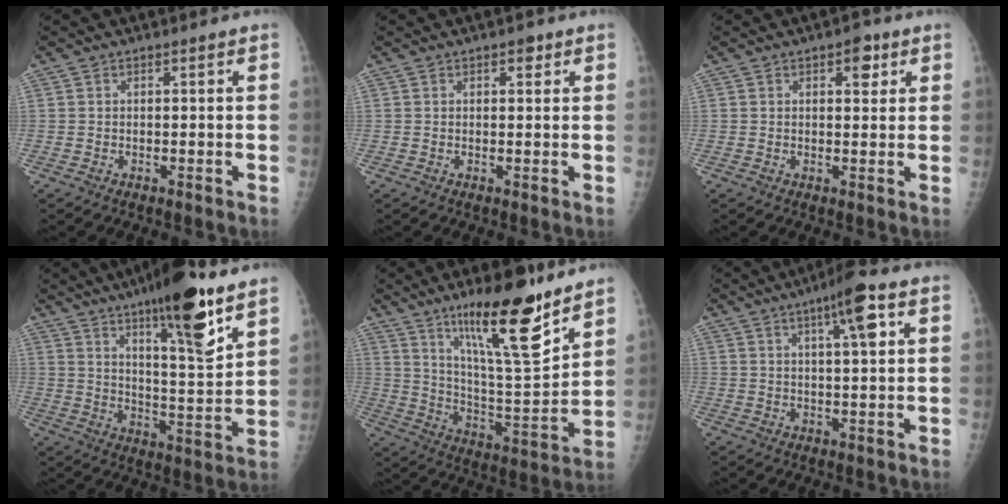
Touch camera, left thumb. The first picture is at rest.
{"total": 1.7, "force": [0.9, 0.9, 1.0], "torque": [-0.004, -0.002, 0.010]}
{"total": 3.5, "force": [1.7, 1.9, 2.4], "torque": [-0.015, -0.004, 0.019]}
{"total": 17.6, "force": [11.0, 3.4, 13.4], "torque": [-0.185, -0.067, 0.175]}
{"total": 19.9, "force": [13.2, 4.0, 14.4], "torque": [-0.205, -0.084, 0.225]}
{"total": 8.0, "force": [3.4, 1.2, 7.1], "torque": [-0.112, -0.003, 0.050]}